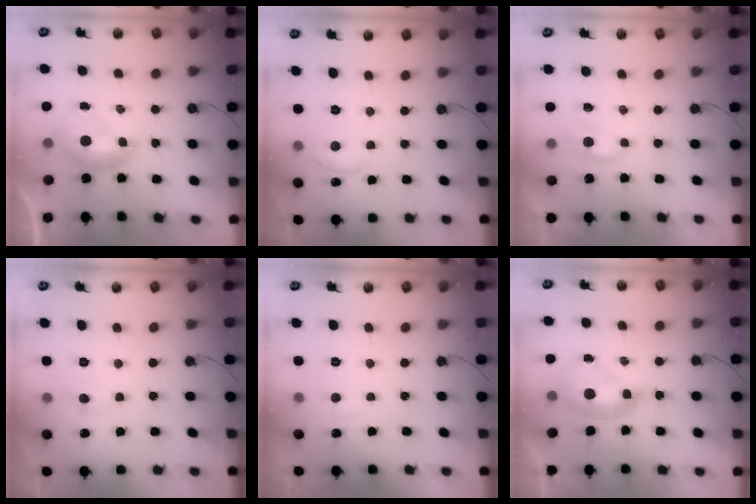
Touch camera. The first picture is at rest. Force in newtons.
{"total": 1.8, "press": 1.6, "slide": 0.8}
{"total": 1.1, "press": 1.0, "slide": 0.4}
{"total": 1.4, "press": 1.2, "slide": 0.6}
{"total": 1.9, "press": 1.8, "slide": 0.6}
{"total": 2.5, "press": 2.5, "slide": 0.6}